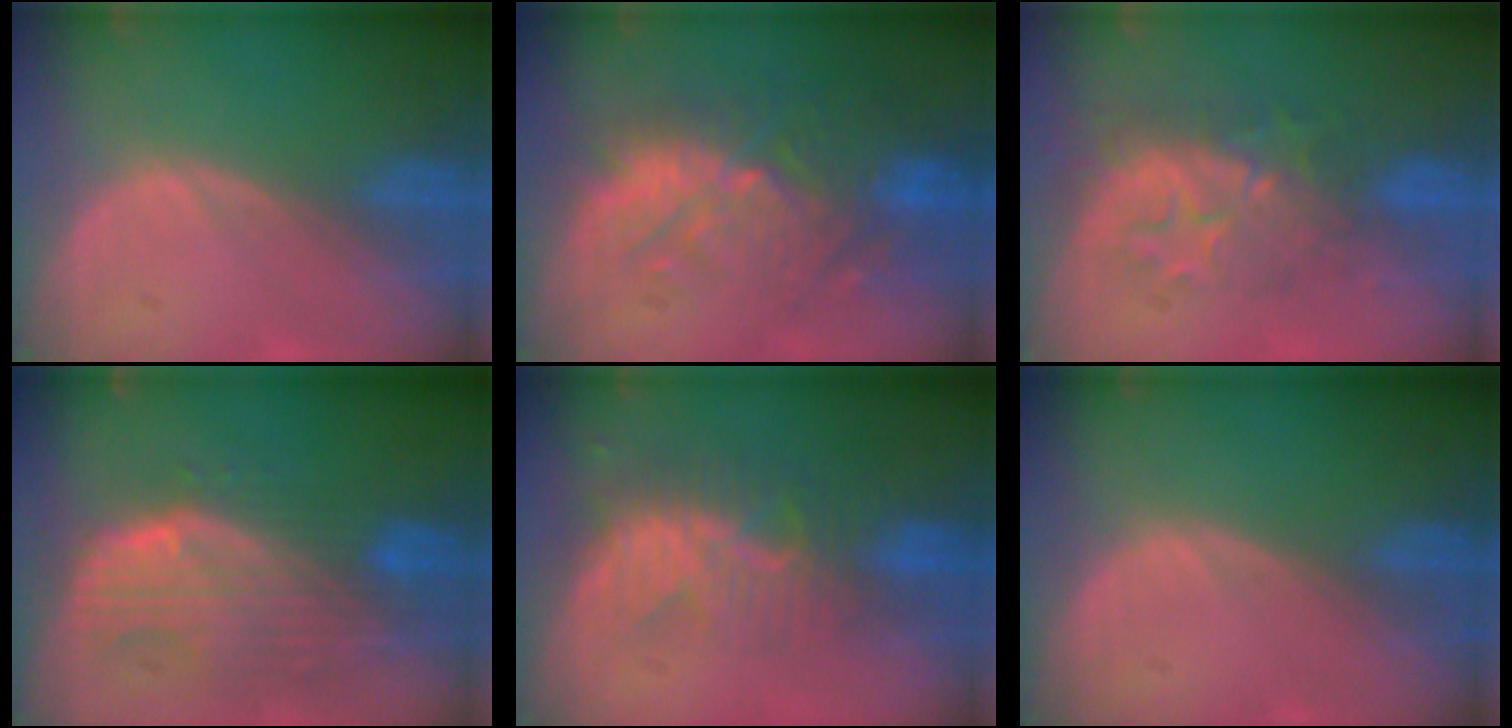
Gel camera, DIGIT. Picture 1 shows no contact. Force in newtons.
{"total": 11.1, "press": 9.9, "slide": 5.0}
{"total": 8.9, "press": 8.1, "slide": 3.7}
{"total": 10.5, "press": 9.0, "slide": 5.3}
{"total": 8.4, "press": 7.6, "slide": 3.5}
{"total": 0.0}